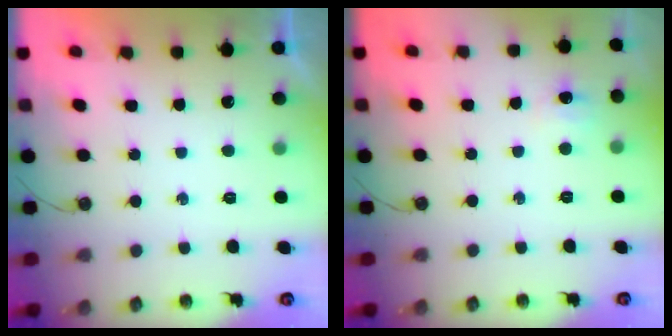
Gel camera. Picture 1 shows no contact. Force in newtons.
{"total": 6.0, "press": 6.0, "slide": 0.8}